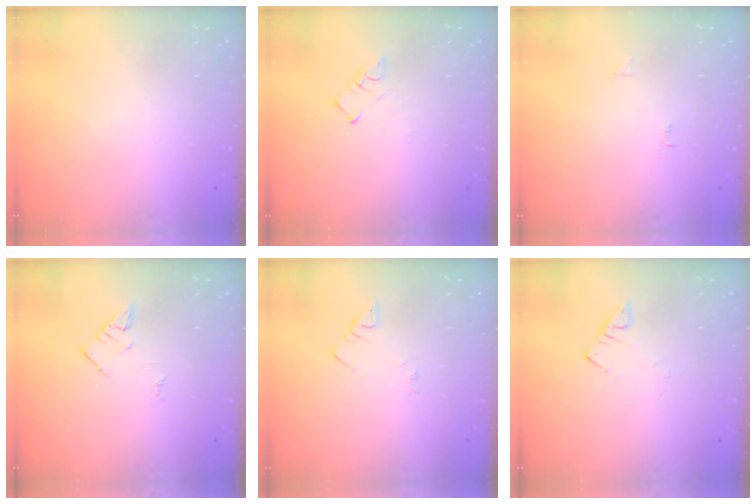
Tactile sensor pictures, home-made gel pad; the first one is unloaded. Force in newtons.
{"total": 2.9, "press": 2.9, "slide": 0.2}
{"total": 2.5, "press": 2.5, "slide": 0.4}
{"total": 3.4, "press": 3.4, "slide": 0.2}
{"total": 2.2, "press": 2.2, "slide": 0.4}
{"total": 2.4, "press": 2.4, "slide": 0.4}